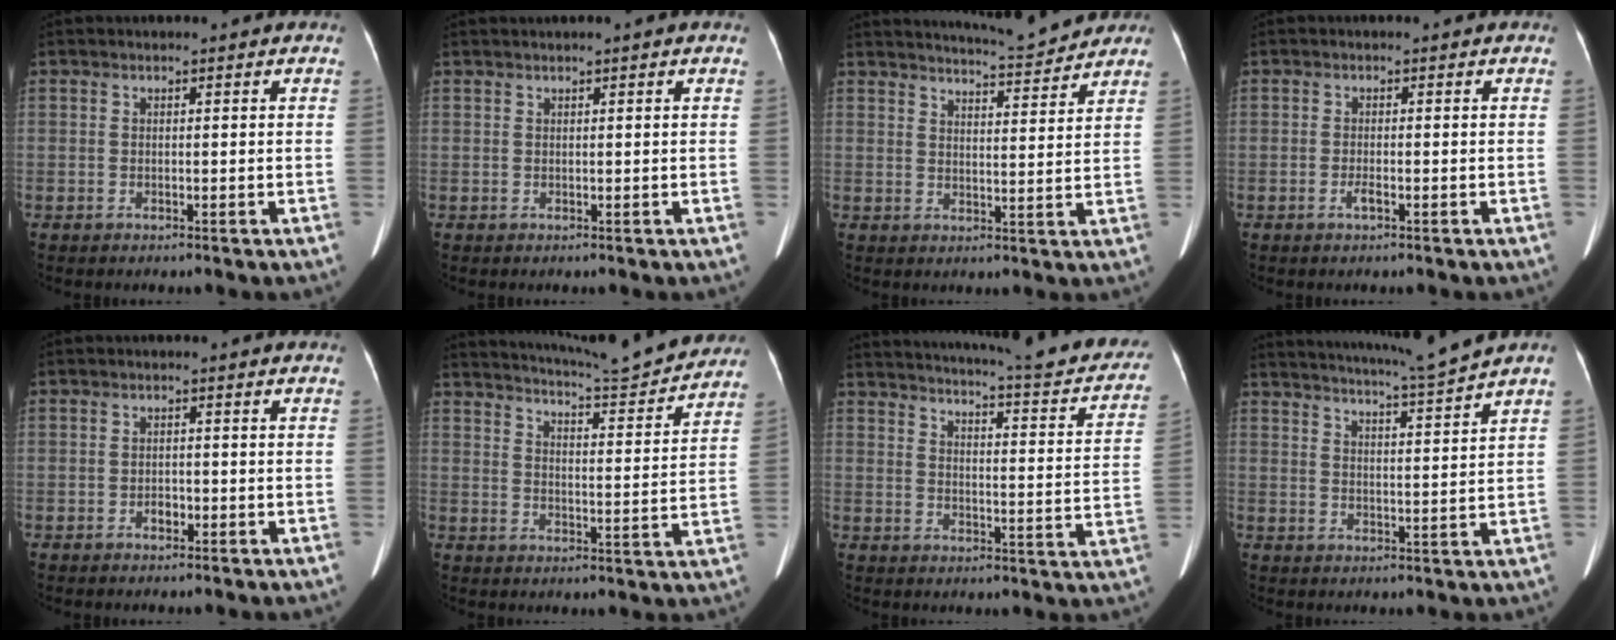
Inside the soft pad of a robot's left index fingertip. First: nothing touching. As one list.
[{"total": 1.1, "force": [0.8, -0.3, 0.7], "torque": [-0.018, 0.008, 0.019]}, {"total": 8.4, "force": [8.1, 0.5, 2.3], "torque": [-0.037, 0.003, 0.108]}, {"total": 1.9, "force": [-1.8, 0.1, 0.5], "torque": [-0.015, 0.000, -0.026]}, {"total": 2.2, "force": [-2.0, 0.9, 0.5], "torque": [-0.007, 0.004, -0.027]}, {"total": 14.5, "force": [13.8, 0.1, 4.6], "torque": [-0.078, -0.024, 0.183]}, {"total": 26.3, "force": [23.1, 3.6, 12.0], "torque": [-0.172, -0.049, 0.269]}, {"total": 8.6, "force": [7.7, -2.3, 3.0], "torque": [-0.057, -0.022, 0.121]}]